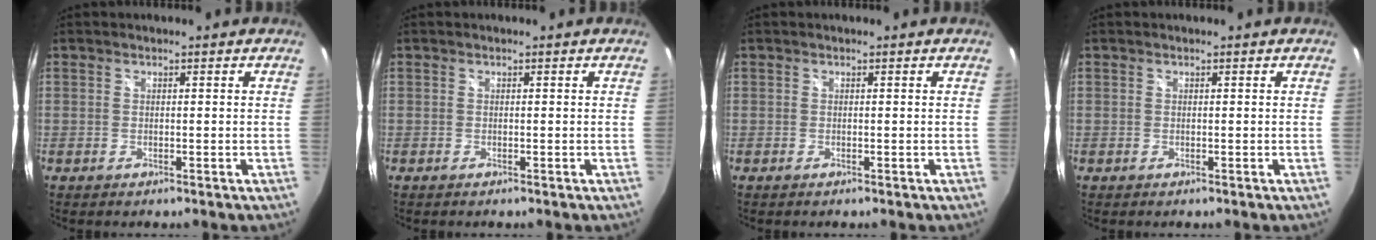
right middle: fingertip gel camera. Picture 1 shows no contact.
{"total": 0.0}
{"total": 0.0}
{"total": 0.0}